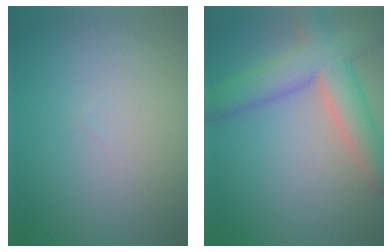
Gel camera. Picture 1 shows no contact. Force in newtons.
{"total": 7.3, "press": 7.3, "slide": 0.4}